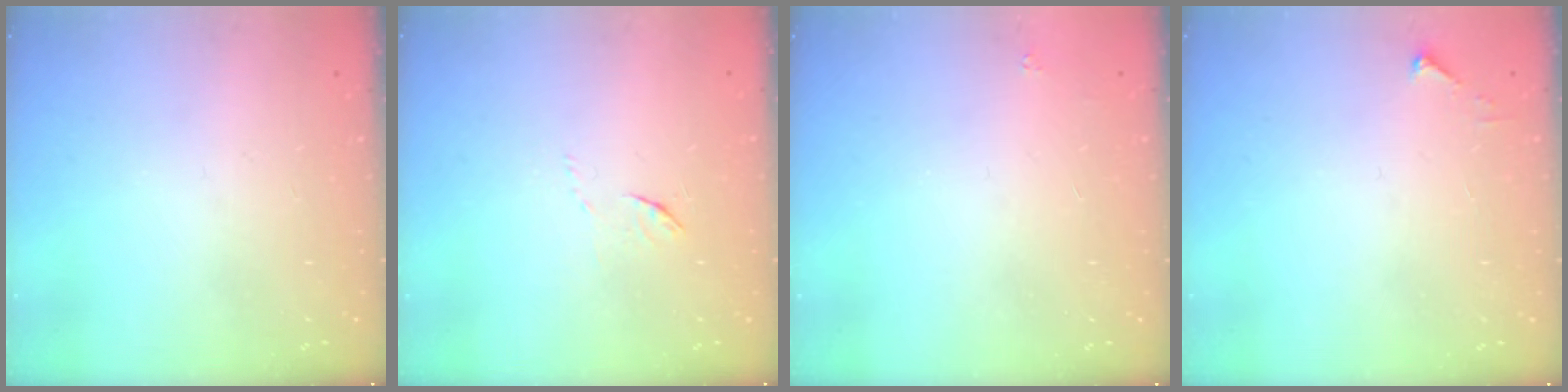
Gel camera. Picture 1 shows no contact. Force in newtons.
{"total": 3.7, "press": 3.7, "slide": 0.4}
{"total": 1.6, "press": 1.5, "slide": 0.2}
{"total": 2.5, "press": 2.5, "slide": 0.3}